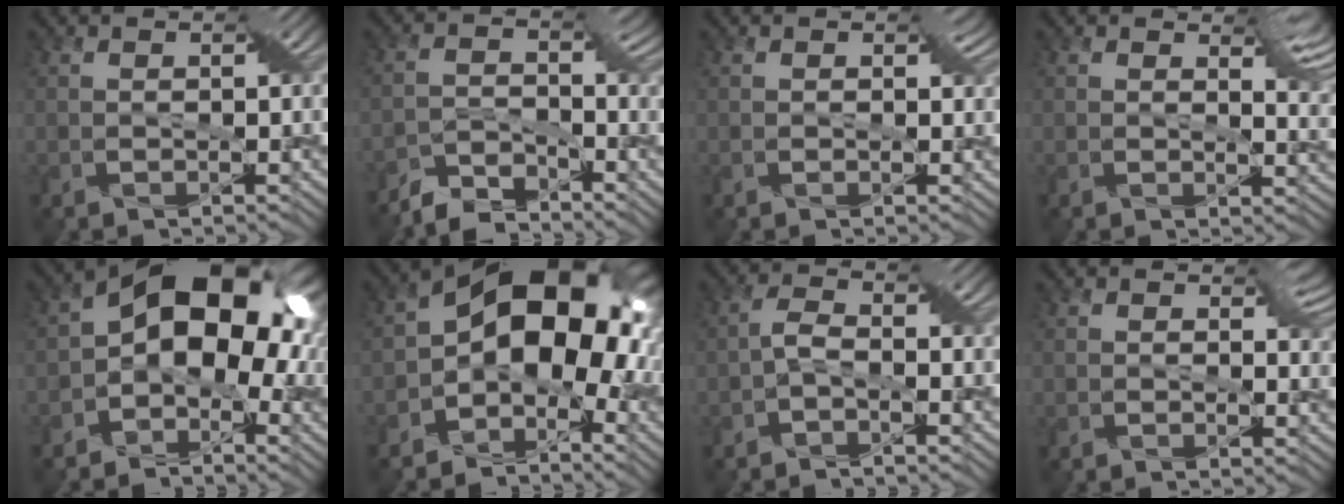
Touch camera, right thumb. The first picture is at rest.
{"total": 4.9, "force": [-4.7, 0.9, 1.1], "torque": [-0.039, -0.007, -0.094]}
{"total": 1.1, "force": [0.5, 1.0, 0.4], "torque": [-0.009, 0.008, -0.003]}
{"total": 4.5, "force": [2.6, 1.7, 3.2], "torque": [-0.059, -0.011, 0.036]}
{"total": 10.7, "force": [-0.8, 6.6, 8.3], "torque": [-0.130, 0.002, -0.024]}
{"total": 11.9, "force": [-0.7, 7.8, 9.0], "torque": [-0.138, -0.009, -0.015]}
{"total": 1.9, "force": [-1.3, 0.0, 1.5], "torque": [-0.051, 0.006, -0.029]}
{"total": 1.4, "force": [0.9, 0.9, 0.5], "torque": [-0.003, 0.009, 0.002]}